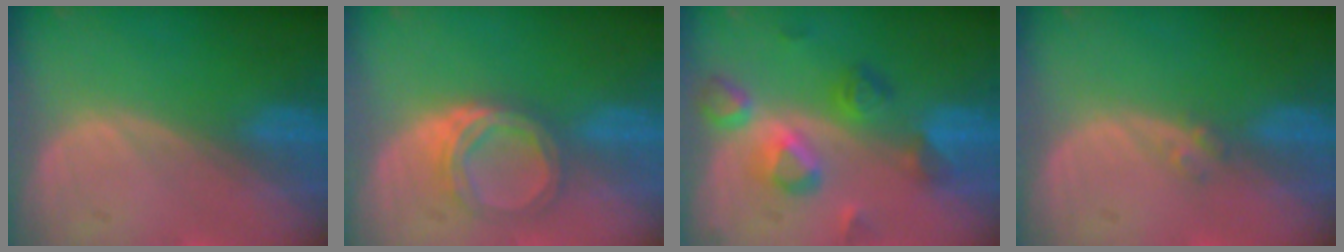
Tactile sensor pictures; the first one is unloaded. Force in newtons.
{"total": 5.6, "press": 5.0, "slide": 2.6}
{"total": 7.4, "press": 7.4, "slide": 0.8}
{"total": 1.4, "press": 1.2, "slide": 0.7}